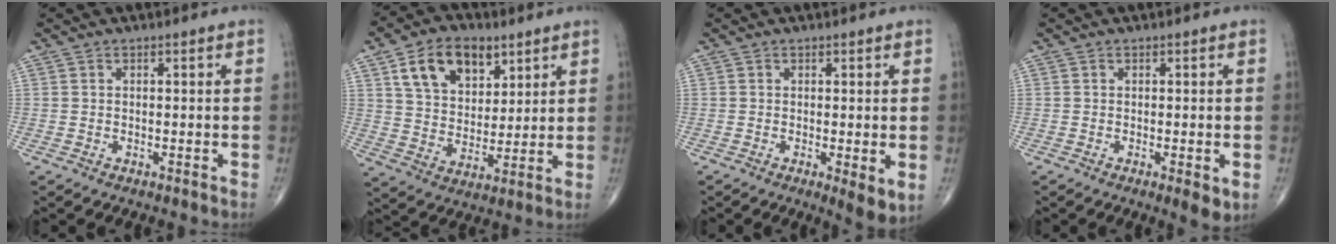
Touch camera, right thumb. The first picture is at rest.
{"total": 13.8, "force": [6.7, 9.0, 8.1], "torque": [-0.103, -0.022, 0.124]}
{"total": 4.2, "force": [-0.5, 1.2, 4.0], "torque": [-0.063, -0.015, -0.011]}
{"total": 3.1, "force": [-0.8, 0.9, 2.9], "torque": [-0.048, -0.011, -0.015]}